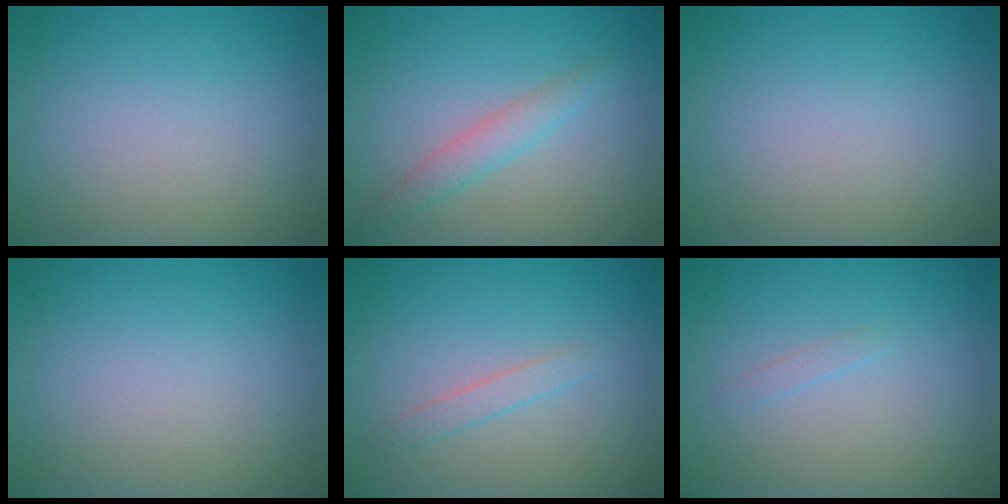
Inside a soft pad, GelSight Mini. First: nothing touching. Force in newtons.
{"total": 2.1, "press": 2.1, "slide": 0.1}
{"total": 0.0}
{"total": 0.0}
{"total": 1.2, "press": 1.2, "slide": 0.1}
{"total": 0.6, "press": 0.6, "slide": 0.0}